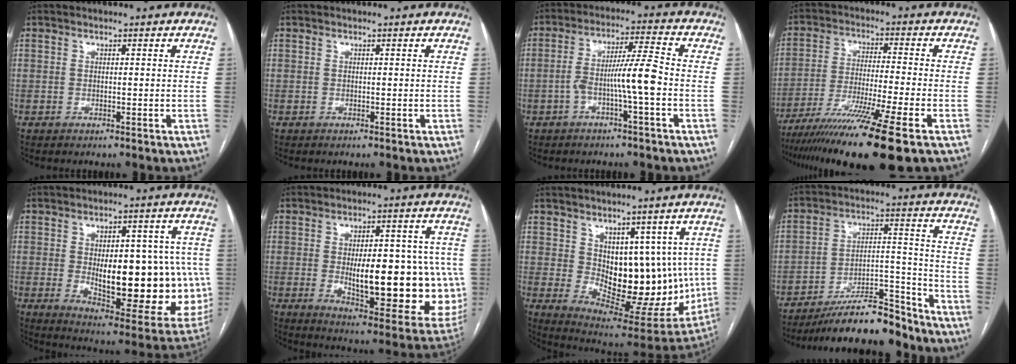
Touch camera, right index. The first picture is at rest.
{"total": 0.0}
{"total": 7.7, "force": [-2.2, -0.2, 7.4], "torque": [-0.135, 0.019, -0.037]}
{"total": 17.2, "force": [-11.9, -1.1, 12.4], "torque": [-0.203, -0.049, -0.198]}
{"total": 21.9, "force": [-1.4, 8.9, 20.0], "torque": [-0.229, 0.007, 0.012]}
{"total": 21.5, "force": [-1.6, 7.9, 20.0], "torque": [-0.217, 0.010, 0.009]}
{"total": 16.2, "force": [1.0, 8.6, 13.7], "torque": [-0.171, -0.006, 0.042]}
{"total": 15.2, "force": [-13.3, 3.1, 6.6], "torque": [-0.100, 0.034, -0.223]}